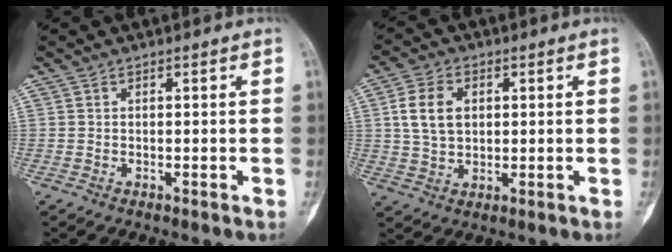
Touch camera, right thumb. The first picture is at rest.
{"total": 7.9, "force": [1.7, 5.6, 5.4], "torque": [-0.094, 0.000, 0.034]}